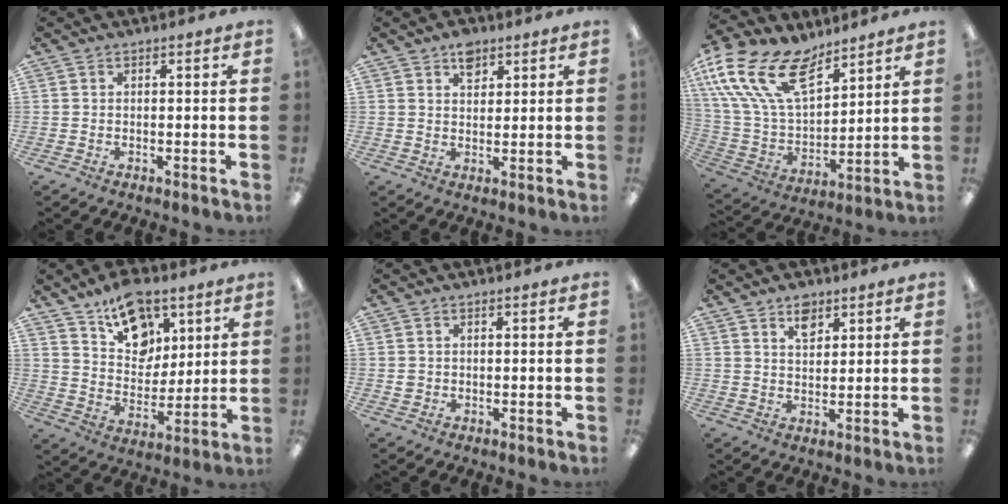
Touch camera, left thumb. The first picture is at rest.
{"total": 4.8, "force": [3.1, 2.9, 2.2], "torque": [-0.020, -0.011, 0.051]}
{"total": 21.2, "force": [12.3, 11.1, 13.1], "torque": [-0.298, -0.070, 0.224]}
{"total": 14.9, "force": [9.9, 9.1, 6.6], "torque": [-0.090, -0.055, 0.181]}
{"total": 1.1, "force": [0.1, 1.0, 0.3], "torque": [-0.006, 0.005, -0.001]}
{"total": 5.2, "force": [3.5, 2.9, 2.5], "torque": [-0.026, -0.015, 0.058]}